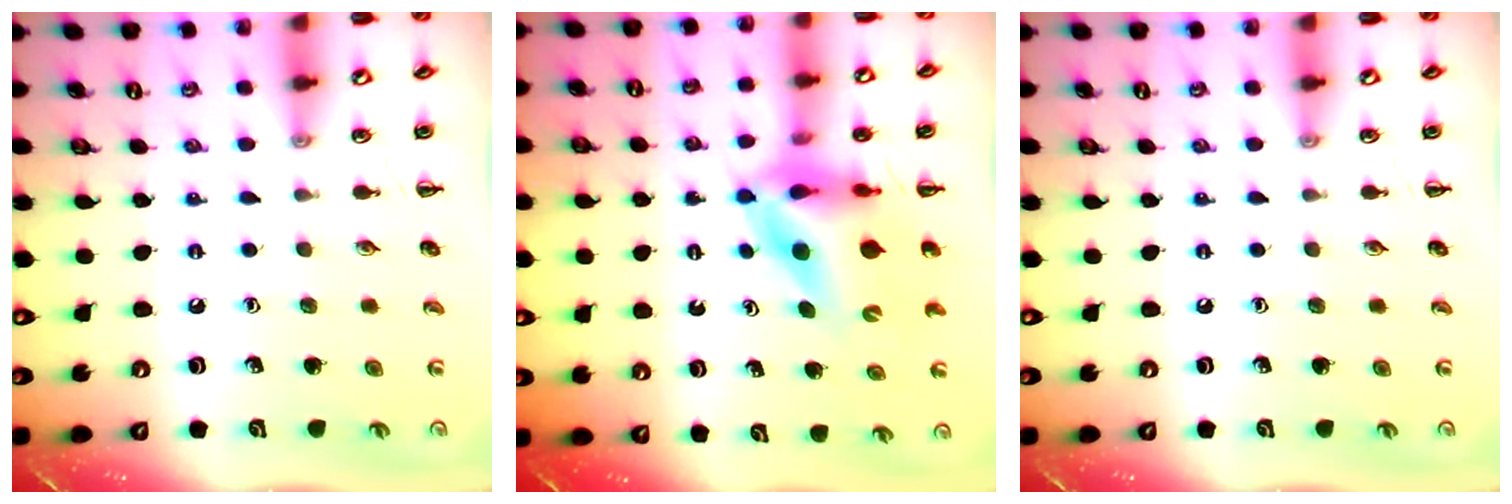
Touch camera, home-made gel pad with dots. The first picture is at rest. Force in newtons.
{"total": 10.6, "press": 10.1, "slide": 3.1}
{"total": 0.0}